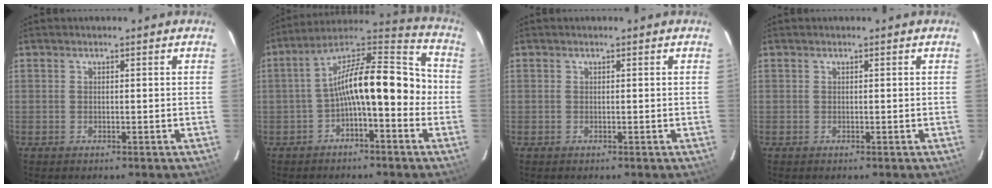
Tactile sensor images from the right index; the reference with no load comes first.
{"total": 14.0, "force": [-3.3, 4.9, 12.7], "torque": [-0.217, 0.034, -0.064]}
{"total": 0.0}
{"total": 0.0}